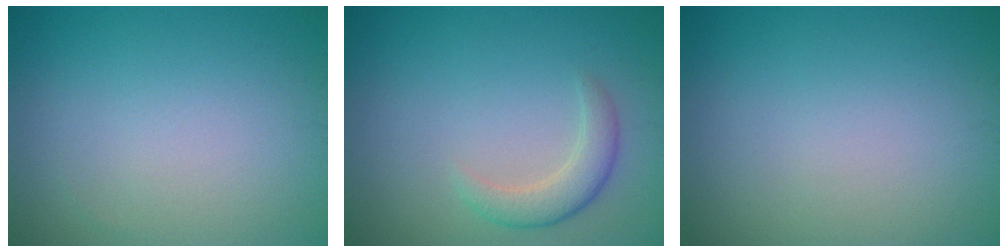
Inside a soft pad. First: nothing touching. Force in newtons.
{"total": 2.5, "press": 2.5, "slide": 0.1}
{"total": 0.0}